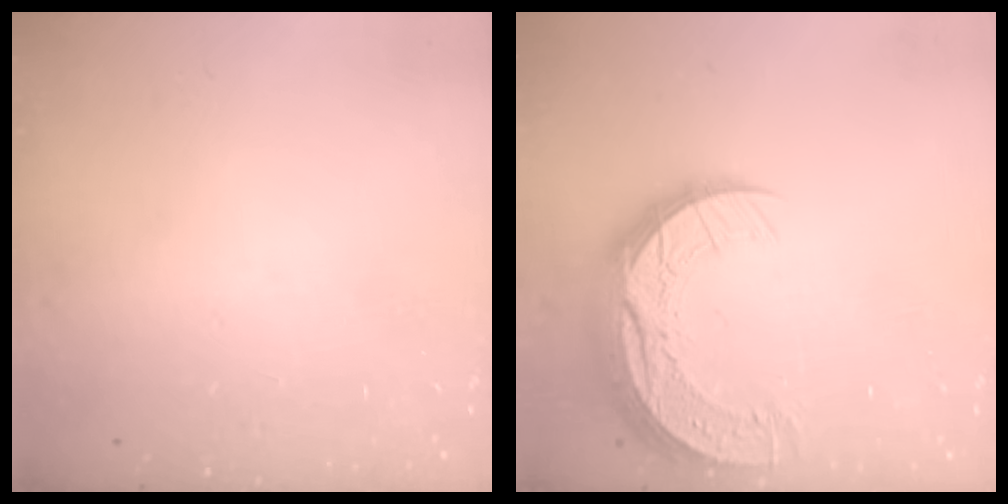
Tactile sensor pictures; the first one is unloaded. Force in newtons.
{"total": 15.3, "press": 15.3, "slide": 1.1}